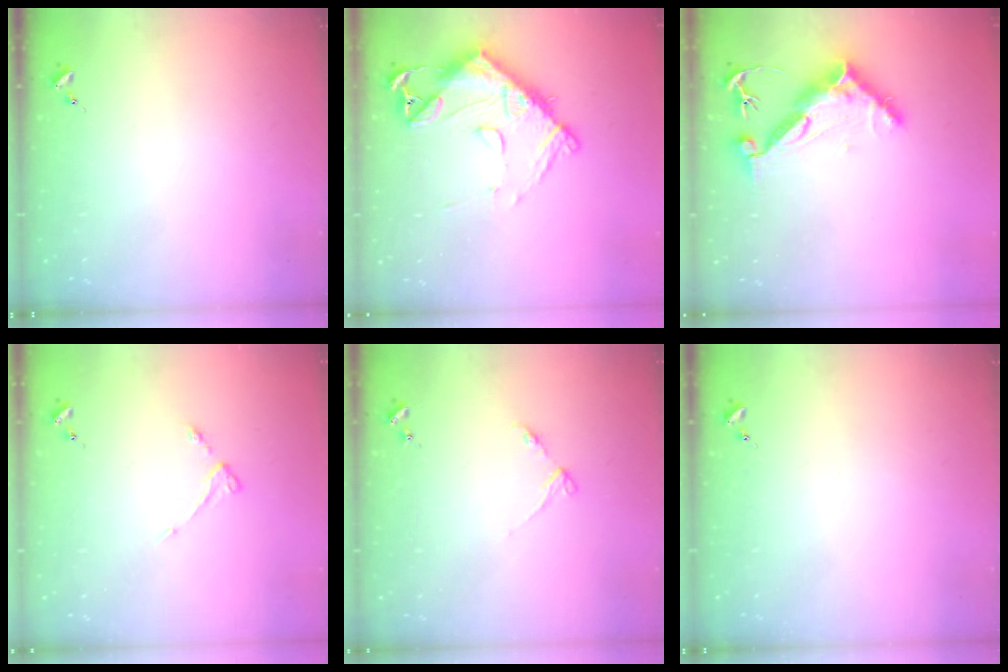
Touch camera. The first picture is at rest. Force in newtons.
{"total": 15.0, "press": 14.9, "slide": 1.6}
{"total": 11.4, "press": 11.4, "slide": 0.8}
{"total": 4.7, "press": 4.7, "slide": 0.7}
{"total": 3.6, "press": 3.5, "slide": 0.4}
{"total": 0.0}